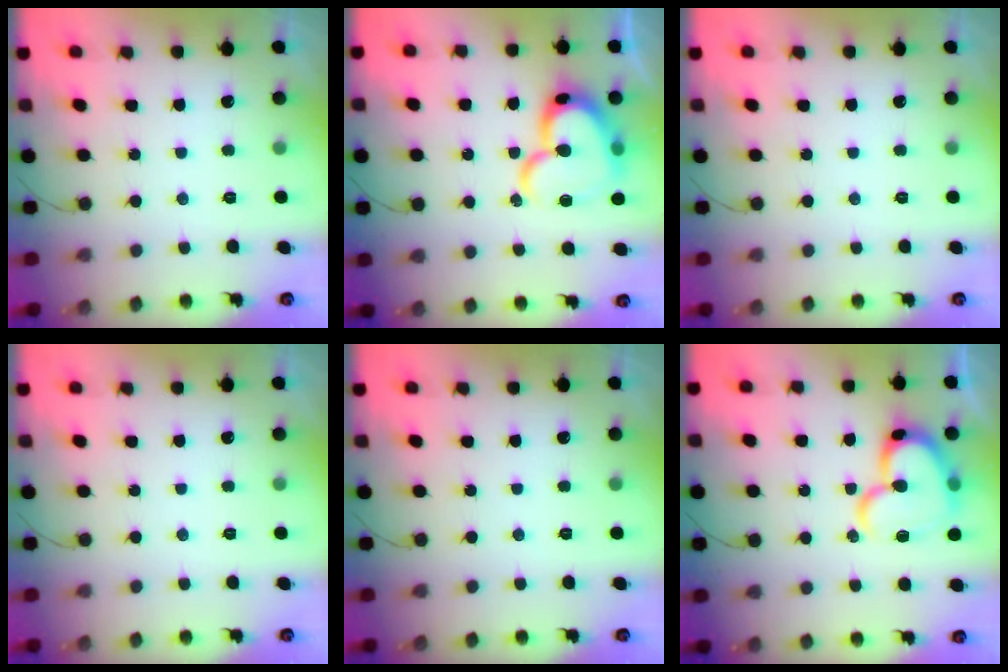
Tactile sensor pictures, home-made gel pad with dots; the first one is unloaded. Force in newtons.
{"total": 19.8, "press": 19.7, "slide": 2.1}
{"total": 0.0}
{"total": 0.0}
{"total": 0.0}
{"total": 18.9, "press": 18.8, "slide": 1.9}